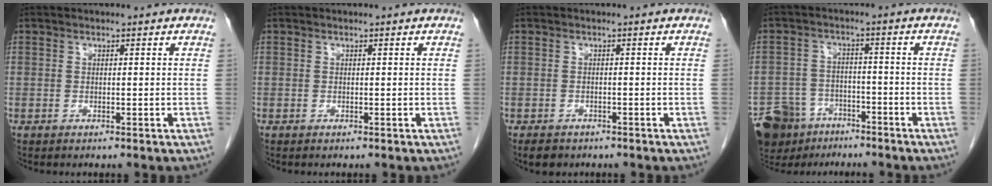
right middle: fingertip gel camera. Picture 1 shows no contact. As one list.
[{"total": 0.0}, {"total": 3.1, "force": [-2.4, 1.7, 1.0], "torque": [-0.017, -0.001, -0.030]}, {"total": 9.5, "force": [-7.1, 5.9, 2.0], "torque": [-0.050, 0.008, -0.115]}]